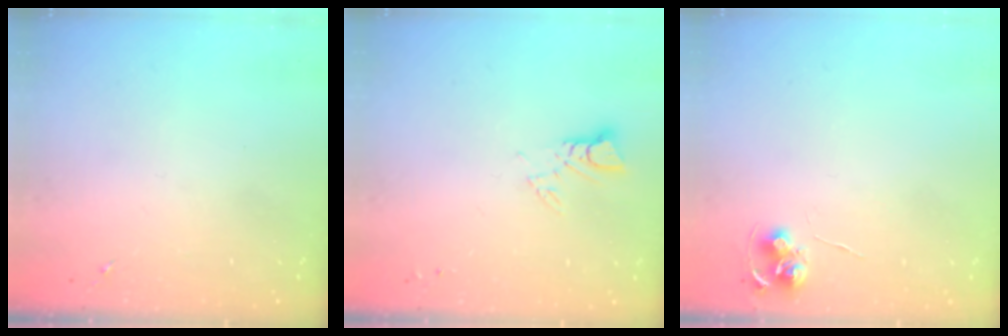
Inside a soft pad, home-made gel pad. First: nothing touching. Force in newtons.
{"total": 3.7, "press": 3.7, "slide": 0.4}
{"total": 7.9, "press": 7.9, "slide": 0.5}